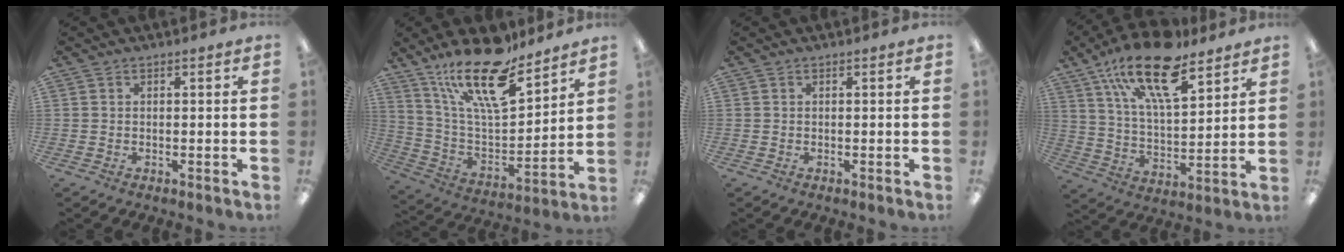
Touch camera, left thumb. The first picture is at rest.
{"total": 20.9, "force": [15.3, 6.6, 12.6], "torque": [-0.227, -0.094, 0.264]}
{"total": 0.0}
{"total": 20.3, "force": [13.0, 7.9, 13.4], "torque": [-0.228, -0.063, 0.226]}